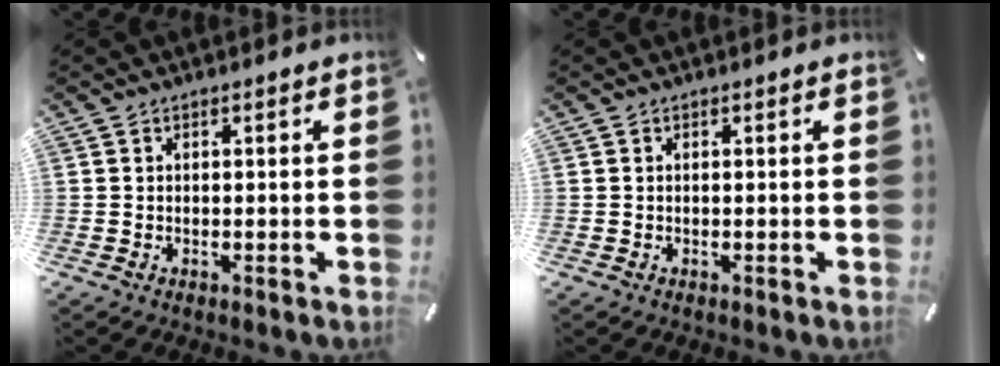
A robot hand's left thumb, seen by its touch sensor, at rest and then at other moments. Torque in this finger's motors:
{"motor_torque": [0.05, 0.05, 0.00, 0.00, 0.00]}